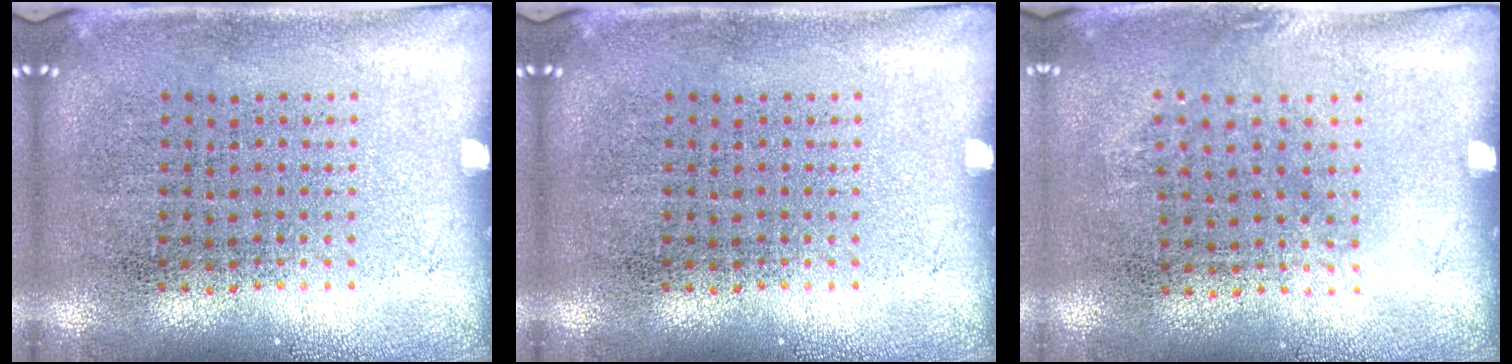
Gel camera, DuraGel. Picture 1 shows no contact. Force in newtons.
{"total": 0.0}
{"total": 0.9, "press": 0.7, "slide": 0.6}